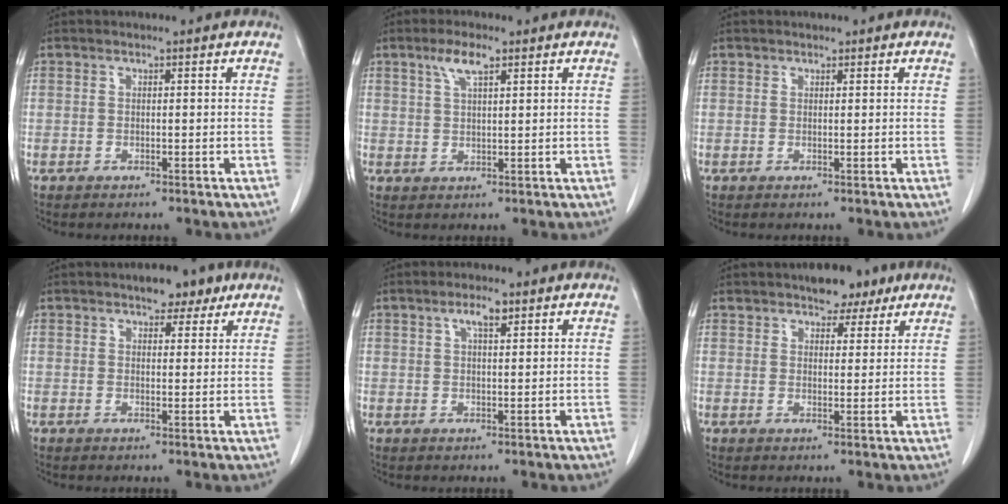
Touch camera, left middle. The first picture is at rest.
{"total": 4.0, "force": [2.4, 1.0, 3.0], "torque": [-0.066, 0.006, 0.049]}
{"total": 0.6, "force": [0.5, 0.3, 0.0], "torque": [-0.001, -0.003, 0.007]}
{"total": 4.5, "force": [3.1, 2.1, 2.4], "torque": [-0.031, 0.007, 0.045]}
{"total": 3.0, "force": [1.7, 0.7, 2.3], "torque": [-0.047, 0.004, 0.030]}
{"total": 5.4, "force": [4.1, 2.6, 2.4], "torque": [-0.031, 0.008, 0.062]}